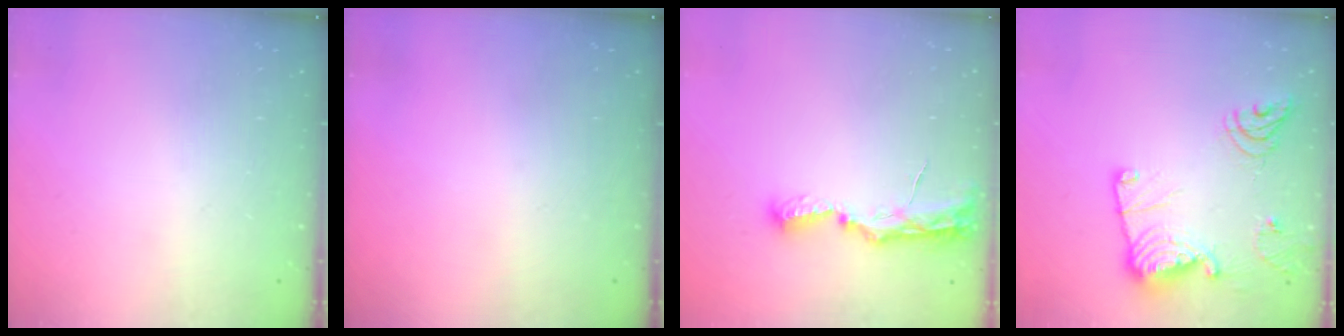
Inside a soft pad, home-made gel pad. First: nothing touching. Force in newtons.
{"total": 0.0}
{"total": 8.0, "press": 8.0, "slide": 0.7}
{"total": 16.6, "press": 16.5, "slide": 1.8}